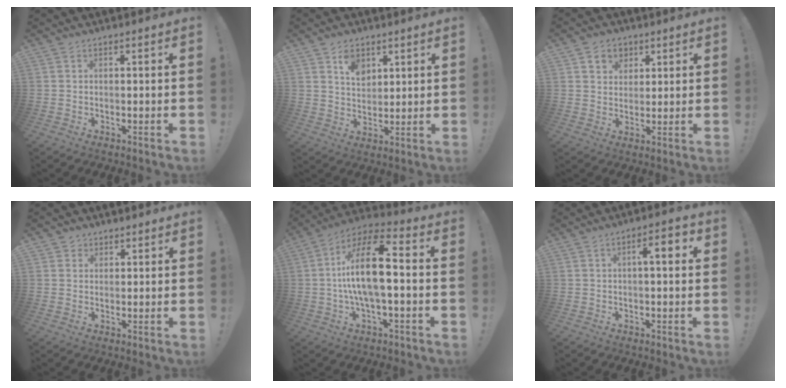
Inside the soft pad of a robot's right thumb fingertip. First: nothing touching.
{"total": 7.2, "force": [4.3, 5.2, 2.6], "torque": [-0.025, -0.028, 0.076]}
{"total": 6.5, "force": [3.4, 5.4, 1.5], "torque": [-0.010, -0.021, 0.065]}
{"total": 2.5, "force": [1.4, 2.1, -0.1], "torque": [0.002, -0.006, 0.026]}
{"total": 16.8, "force": [0.0, 5.8, 15.8], "torque": [-0.273, 0.004, -0.009]}
{"total": 5.2, "force": [1.1, 1.2, 5.0], "torque": [-0.074, 0.002, 0.010]}